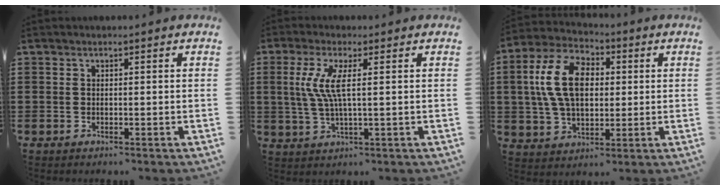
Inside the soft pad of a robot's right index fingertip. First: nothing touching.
{"total": 6.1, "force": [1.0, 0.8, 6.0], "torque": [-0.136, -0.013, 0.008]}
{"total": 12.0, "force": [1.8, 7.5, 9.3], "torque": [-0.210, 0.012, 0.025]}